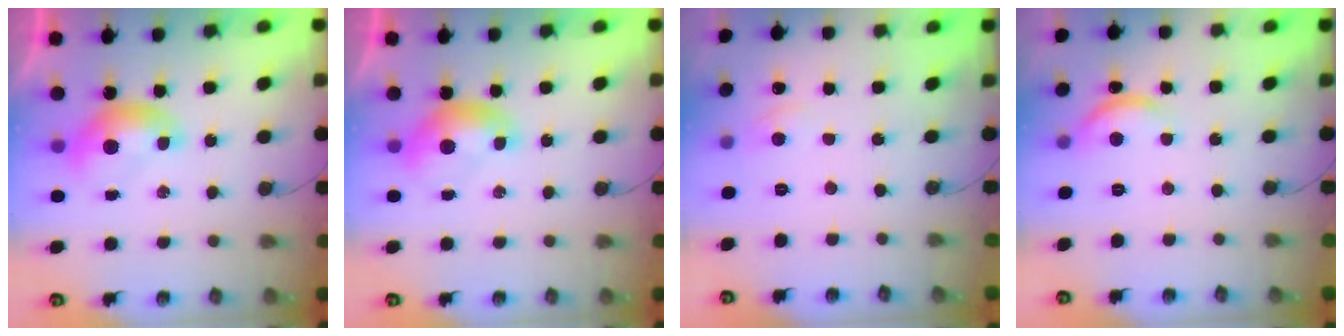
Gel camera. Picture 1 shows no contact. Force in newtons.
{"total": 0.0}
{"total": 1.2, "press": 1.0, "slide": 0.6}
{"total": 3.7, "press": 3.7, "slide": 0.4}